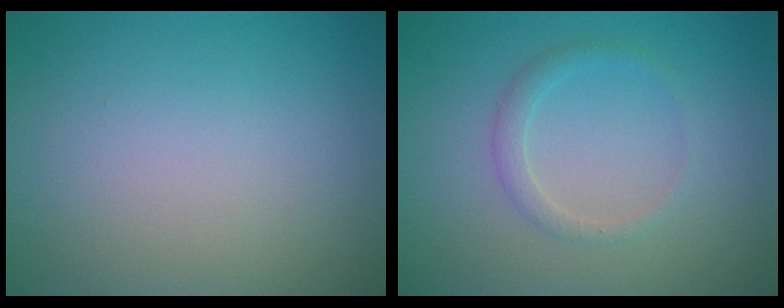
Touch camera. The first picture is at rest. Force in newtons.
{"total": 1.5, "press": 1.4, "slide": 0.0}